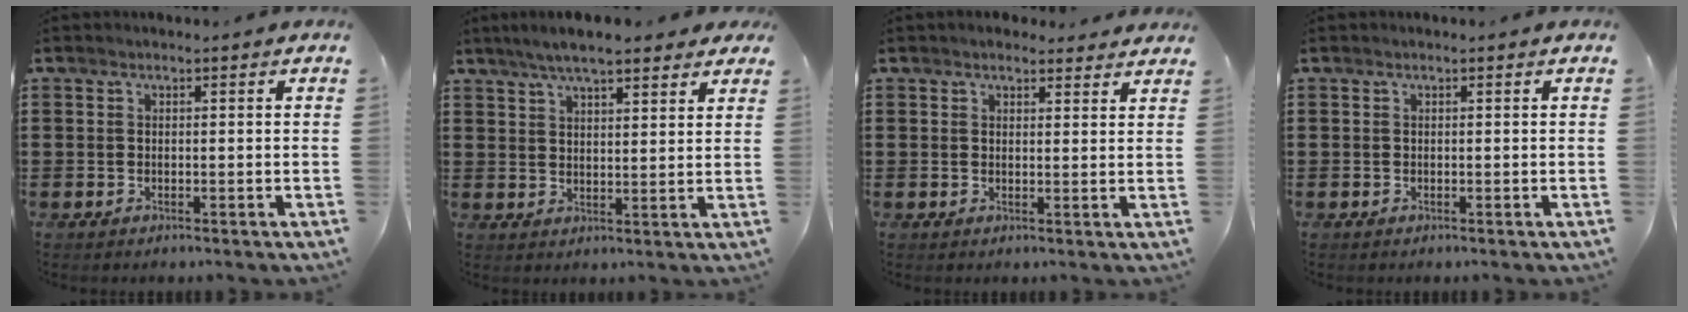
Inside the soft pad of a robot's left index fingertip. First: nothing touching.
{"total": 6.1, "force": [5.0, 1.1, 3.1], "torque": [-0.074, -0.002, 0.092]}
{"total": 2.3, "force": [2.1, 0.7, 0.3], "torque": [-0.004, -0.002, 0.039]}
{"total": 0.0}